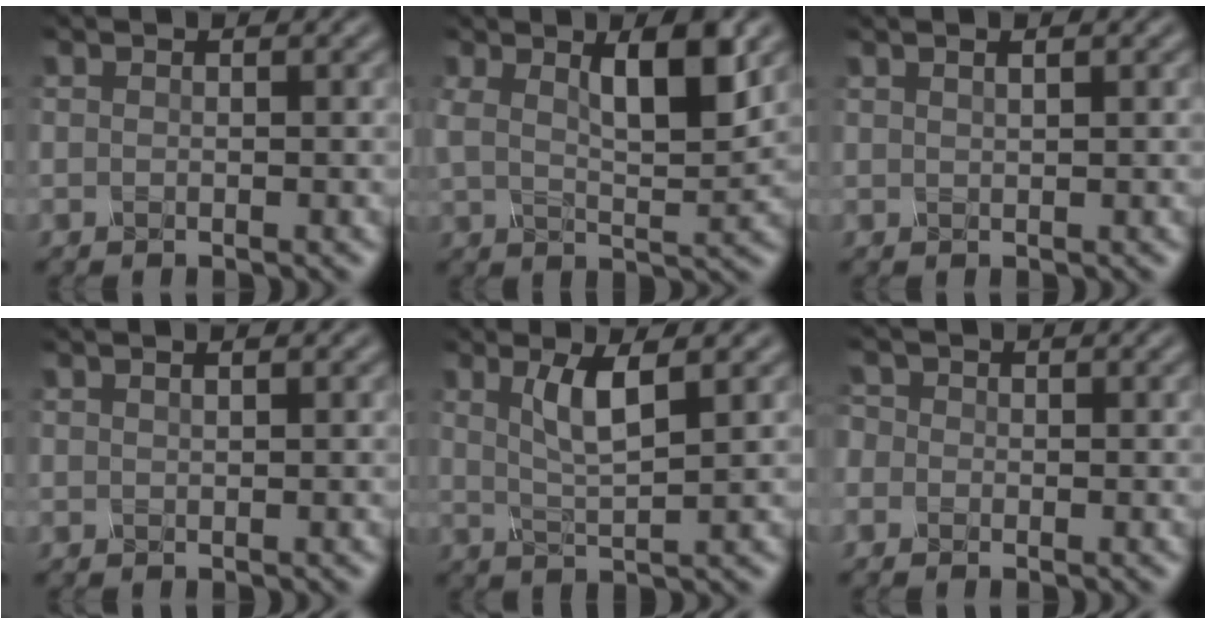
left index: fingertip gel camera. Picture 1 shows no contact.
{"total": 6.1, "force": [2.6, 1.9, 5.2], "torque": [-0.092, -0.003, 0.045]}
{"total": 1.8, "force": [1.2, 0.7, 1.3], "torque": [-0.008, 0.000, 0.003]}
{"total": 1.1, "force": [0.8, 0.3, 0.7], "torque": [-0.006, -0.003, 0.008]}
{"total": 3.7, "force": [1.6, 0.8, 3.2], "torque": [-0.062, -0.003, 0.033]}
{"total": 1.5, "force": [0.0, 1.4, 0.4], "torque": [-0.004, 0.007, -0.017]}